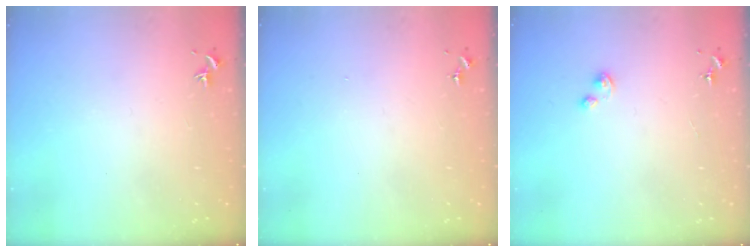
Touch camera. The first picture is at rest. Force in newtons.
{"total": 0.0}
{"total": 2.1, "press": 2.0, "slide": 0.5}